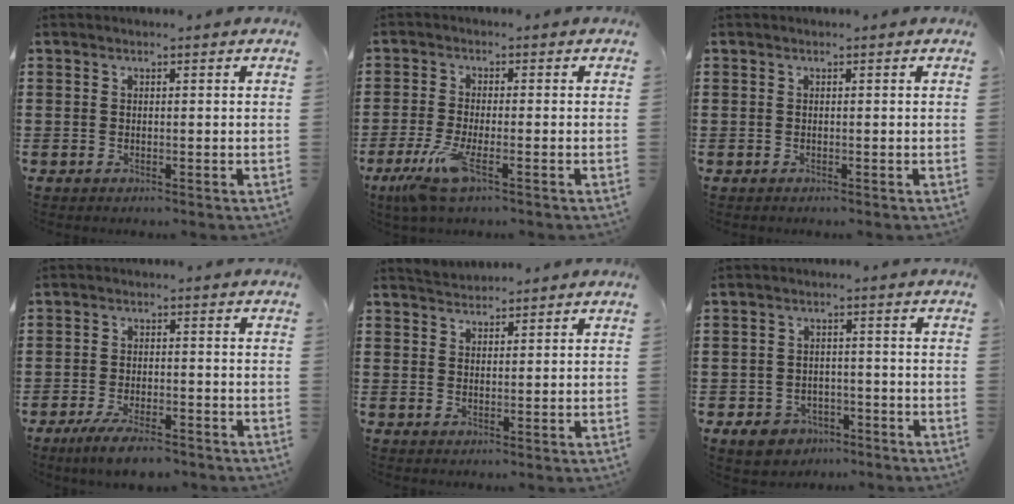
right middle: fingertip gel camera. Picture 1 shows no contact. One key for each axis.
{"total": 5.4, "fx": -2.8, "fy": 1.0, "fz": 4.4, "tx": -0.106, "ty": -0.020, "tz": -0.054}
{"total": 0.0}
{"total": 5.0, "fx": -4.2, "fy": 0.7, "fz": 2.6, "tx": -0.055, "ty": -0.007, "tz": -0.080}
{"total": 2.3, "fx": 2.2, "fy": 0.3, "fz": -0.2, "tx": -0.004, "ty": 0.002, "tz": 0.044}
{"total": 4.2, "fx": -3.5, "fy": 2.0, "fz": 1.0, "tx": -0.029, "ty": 0.005, "tz": -0.069}